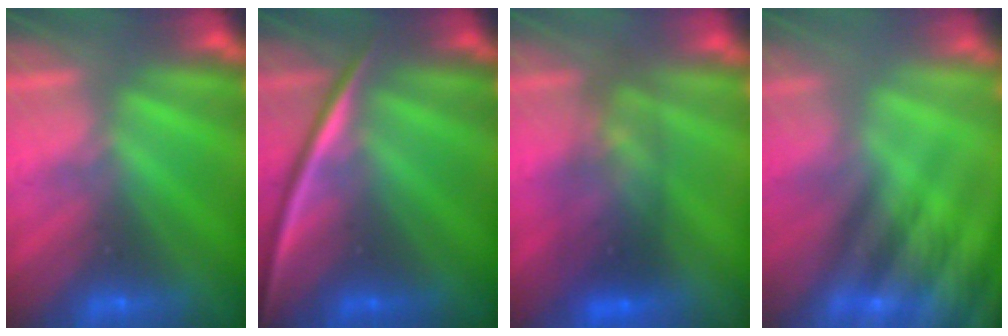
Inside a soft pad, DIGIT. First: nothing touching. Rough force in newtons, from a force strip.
{"total": 2.2}
{"total": 8.5}
{"total": 8.4}